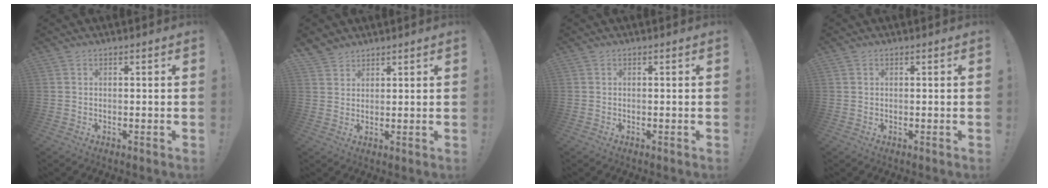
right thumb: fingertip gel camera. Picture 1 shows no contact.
{"total": 3.8, "force": [3.3, 1.9, 0.3], "torque": [-0.003, -0.023, 0.063]}
{"total": 0.0}
{"total": 0.0}